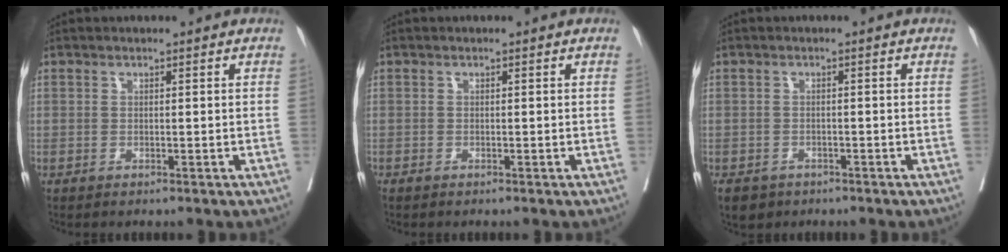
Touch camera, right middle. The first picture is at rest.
{"total": 0.0}
{"total": 4.2, "force": [-3.0, 2.8, 0.9], "torque": [-0.018, -0.001, -0.045]}